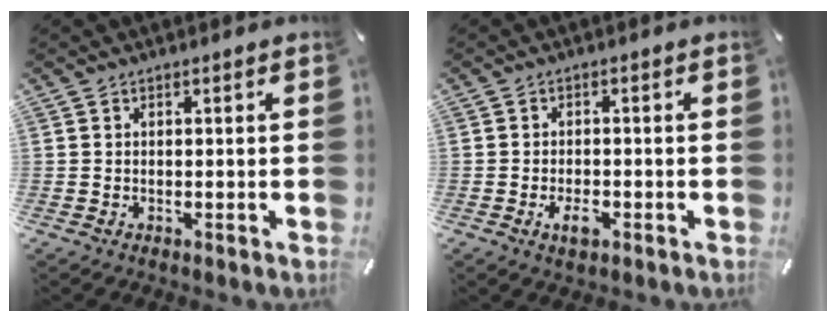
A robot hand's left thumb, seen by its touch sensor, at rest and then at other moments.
{"total": 3.8, "force": [-1.7, 2.0, 2.8], "torque": [-0.057, 0.004, -0.032]}